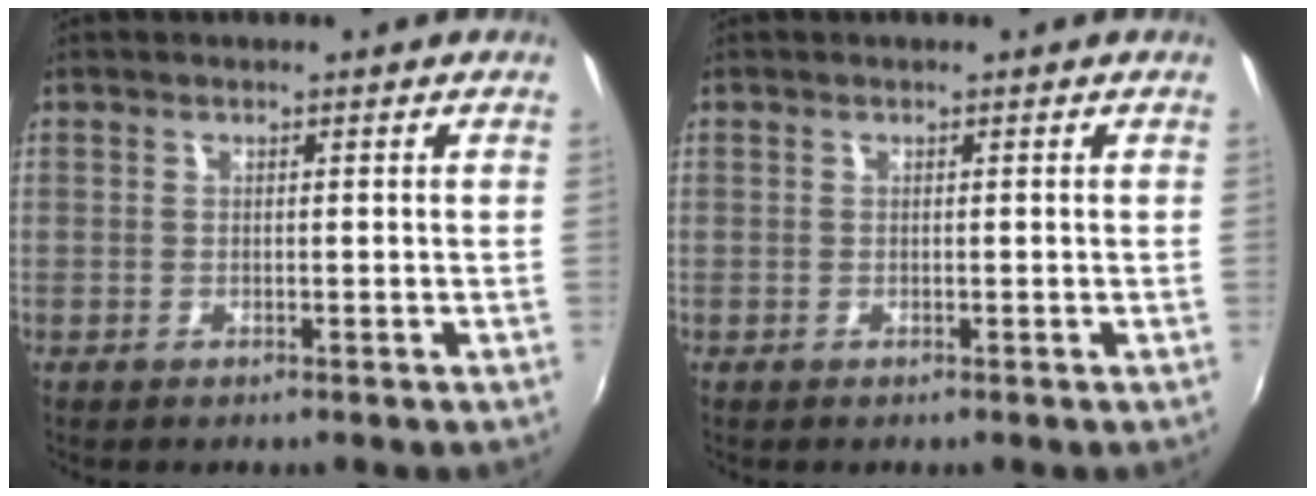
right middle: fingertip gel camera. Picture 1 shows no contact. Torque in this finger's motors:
{"motor_torque": [-0.02, 0.00, 0.00, 0.00]}